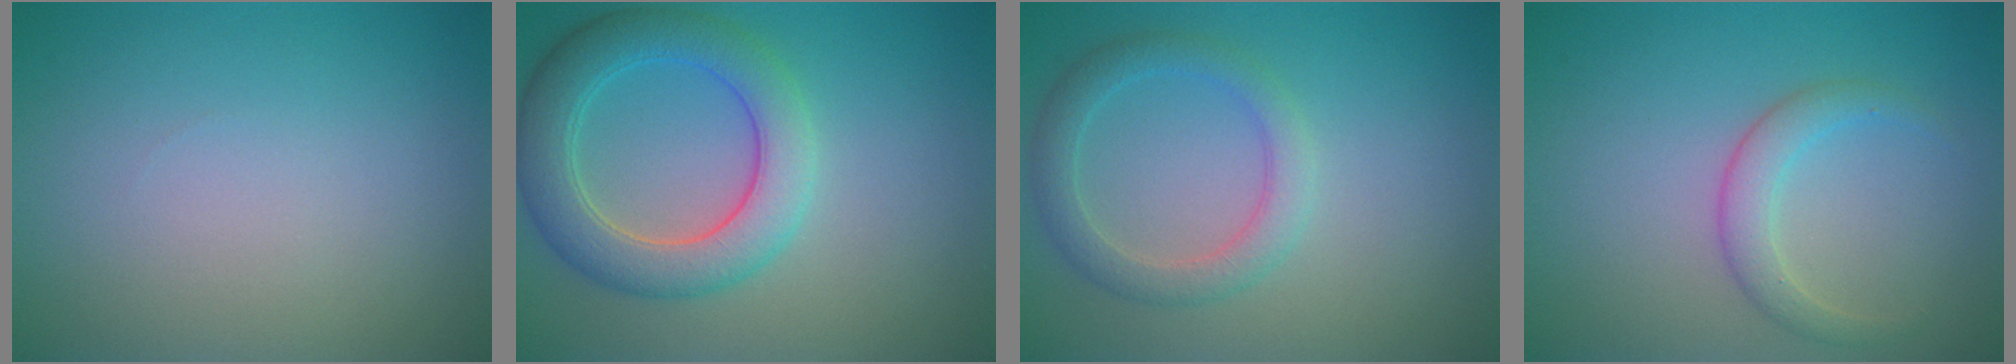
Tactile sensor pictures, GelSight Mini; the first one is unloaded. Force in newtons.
{"total": 5.7, "press": 5.7, "slide": 0.2}
{"total": 2.9, "press": 2.9, "slide": 0.1}
{"total": 2.3, "press": 2.3, "slide": 0.1}